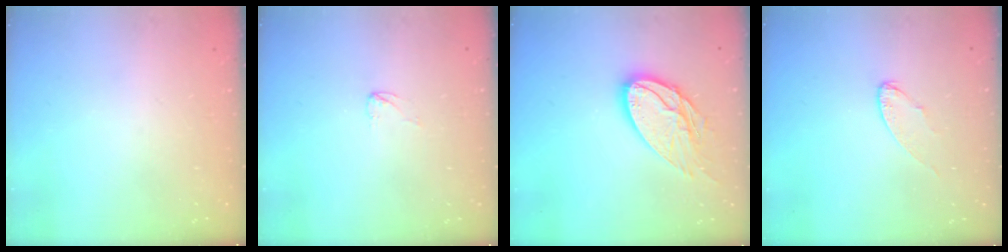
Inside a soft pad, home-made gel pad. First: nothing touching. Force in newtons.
{"total": 2.6, "press": 2.6, "slide": 0.2}
{"total": 14.2, "press": 14.2, "slide": 0.8}
{"total": 5.2, "press": 5.2, "slide": 0.4}